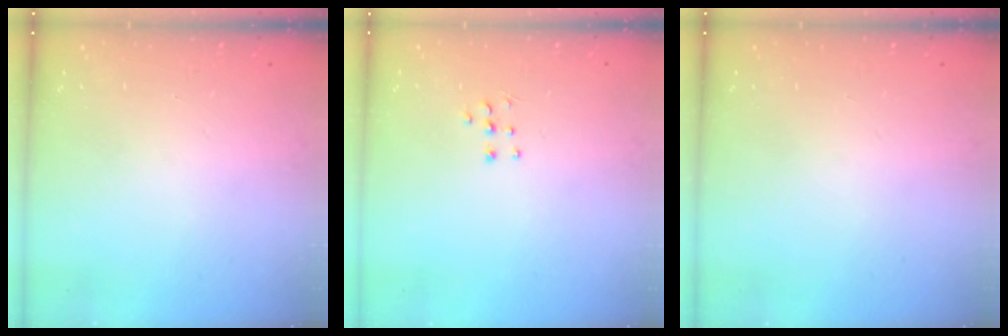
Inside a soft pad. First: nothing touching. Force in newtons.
{"total": 4.6, "press": 4.5, "slide": 0.7}
{"total": 0.0}